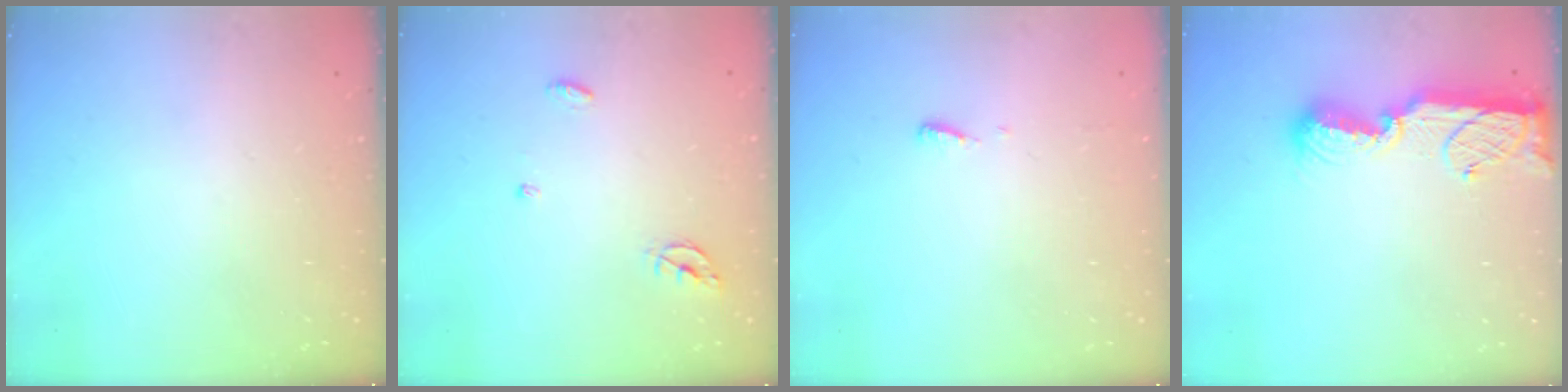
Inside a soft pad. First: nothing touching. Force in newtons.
{"total": 4.2, "press": 4.2, "slide": 0.3}
{"total": 3.7, "press": 3.7, "slide": 0.4}
{"total": 11.5, "press": 11.4, "slide": 1.2}